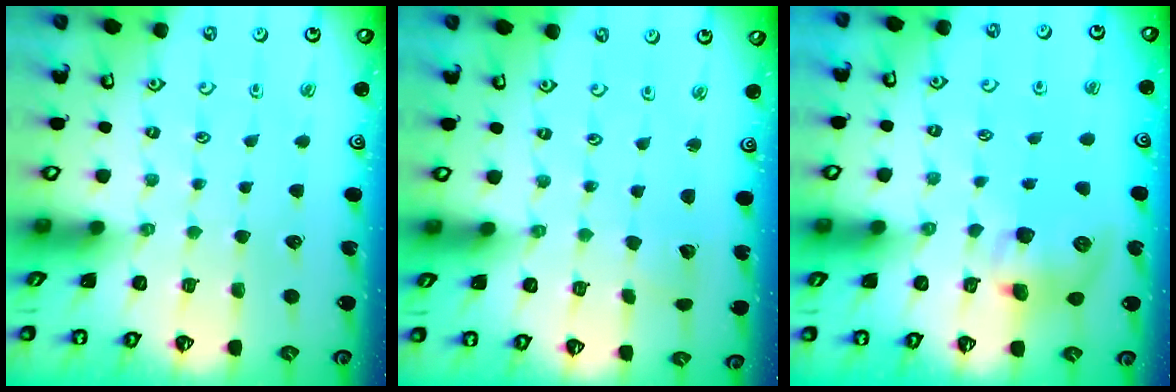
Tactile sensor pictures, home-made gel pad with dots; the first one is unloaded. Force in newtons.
{"total": 2.6, "press": 2.6, "slide": 0.1}
{"total": 9.0, "press": 8.9, "slide": 1.0}